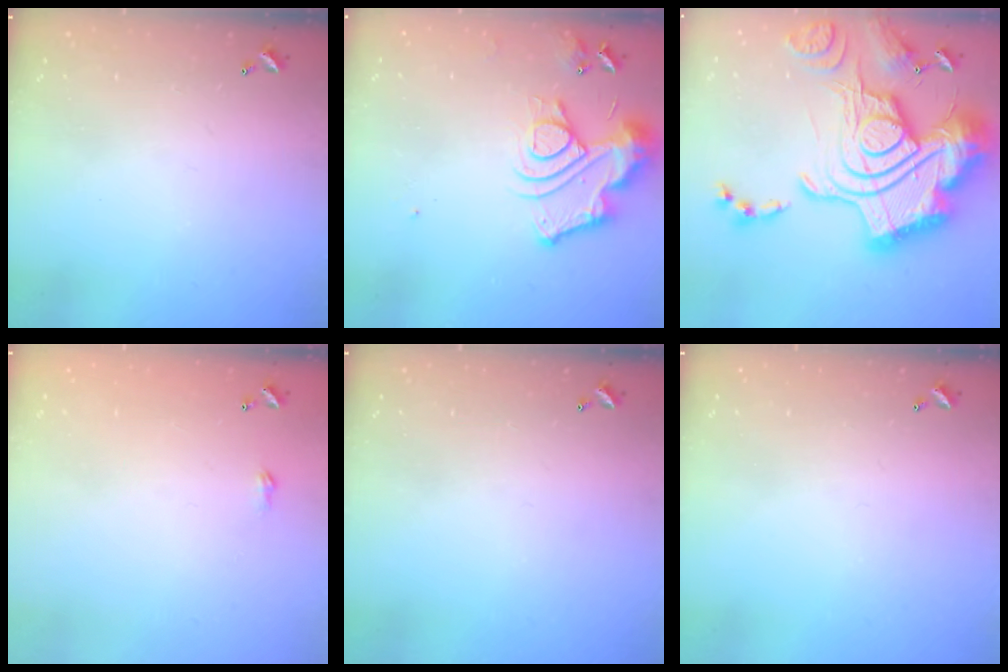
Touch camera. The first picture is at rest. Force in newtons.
{"total": 13.0, "press": 12.9, "slide": 1.3}
{"total": 4.8, "press": 4.1, "slide": 2.6}
{"total": 1.8, "press": 1.8, "slide": 0.3}
{"total": 0.0}
{"total": 0.0}